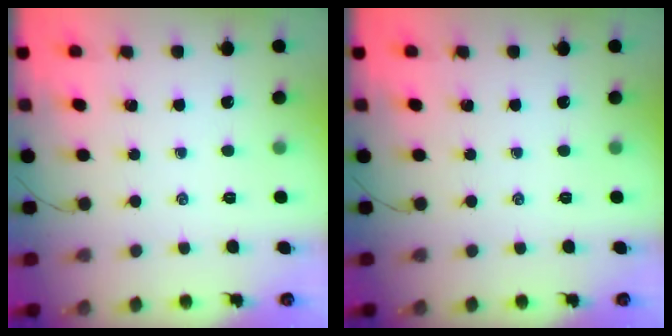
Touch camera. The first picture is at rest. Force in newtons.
{"total": 0.0}